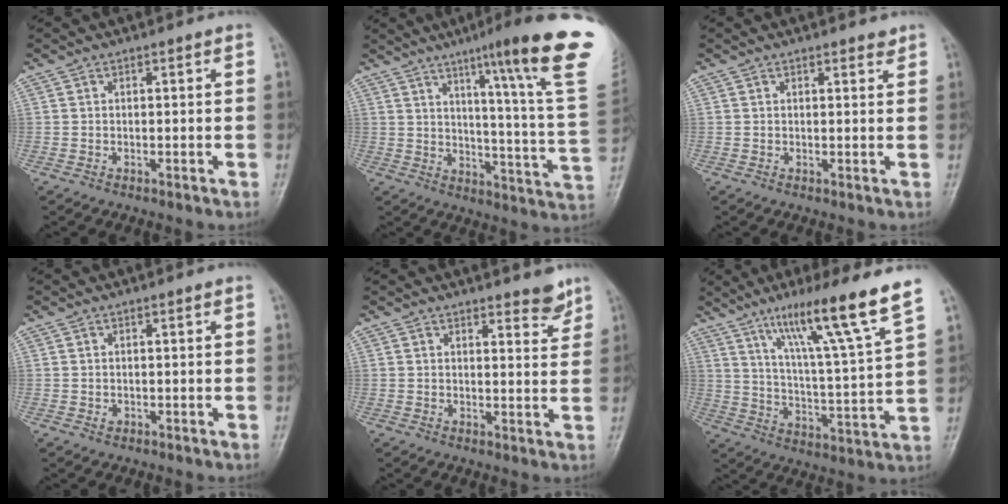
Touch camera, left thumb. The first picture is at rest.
{"total": 23.8, "force": [13.9, 0.6, 19.2], "torque": [-0.245, -0.079, 0.183]}
{"total": 1.6, "force": [1.4, 0.6, 0.7], "torque": [-0.005, -0.009, 0.017]}
{"total": 0.6, "force": [0.1, 0.5, 0.3], "torque": [0.000, 0.000, 0.001]}
{"total": 4.0, "force": [3.3, 1.1, 2.0], "torque": [-0.010, -0.026, 0.042]}
{"total": 16.9, "force": [11.0, -0.1, 12.9], "torque": [-0.199, -0.057, 0.177]}